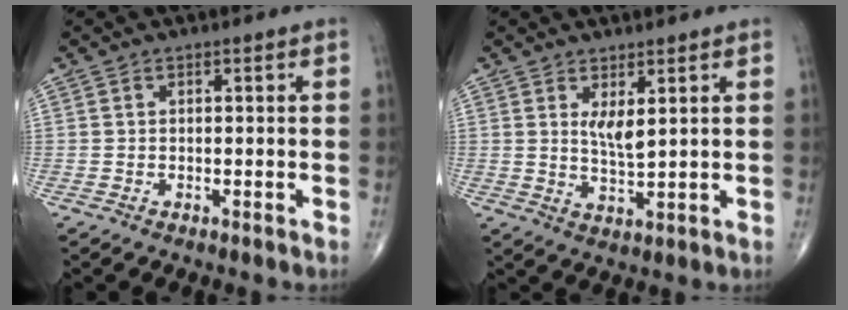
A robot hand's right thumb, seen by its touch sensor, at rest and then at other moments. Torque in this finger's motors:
{"motor_torque": [0.05, 0.33, -0.01, -0.23, 0.14]}